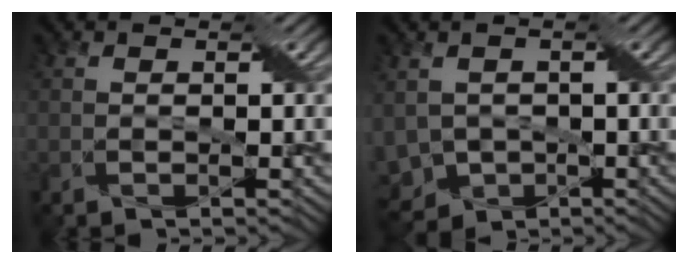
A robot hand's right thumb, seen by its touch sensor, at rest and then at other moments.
{"total": 5.7, "force": [-2.2, 4.2, 3.3], "torque": [-0.081, -0.019, -0.041]}